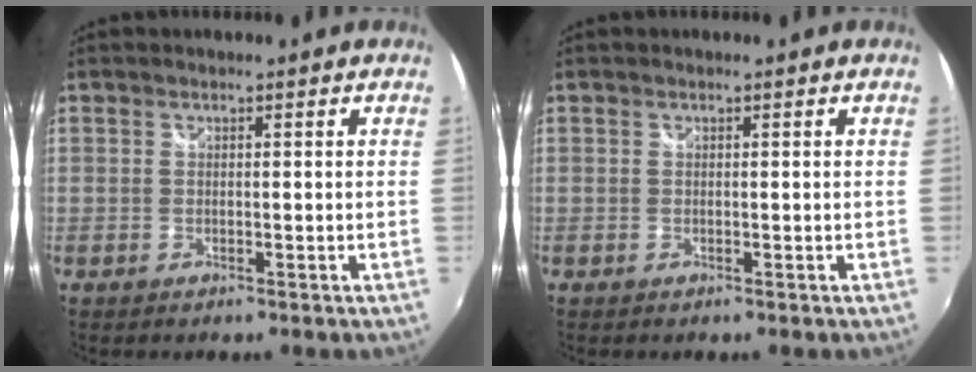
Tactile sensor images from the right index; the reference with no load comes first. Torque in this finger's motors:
{"motor_torque": [0.00, 0.00, 0.00, 0.00]}